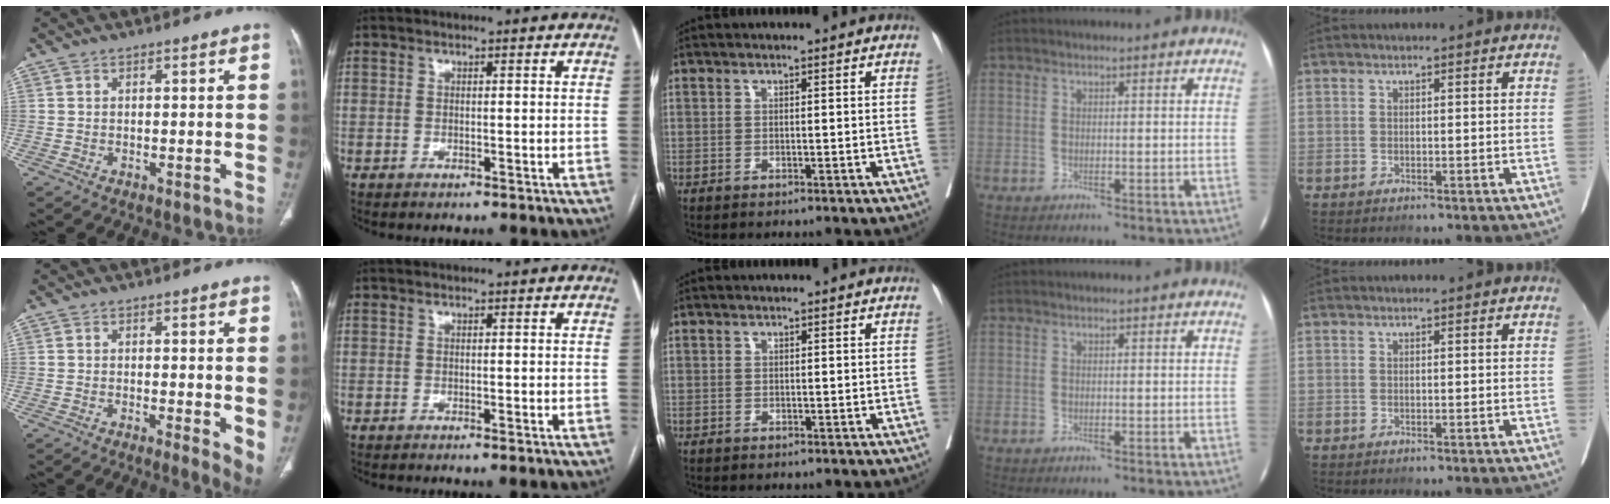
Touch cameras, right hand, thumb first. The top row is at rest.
{"thumb": {"total": 4.3, "force": [0.1, 1.2, 4.2], "torque": [-0.059, -0.013, -0.002]}, "index": {"total": 0.7, "force": [-0.4, -0.1, 0.5], "torque": [-0.012, -0.001, -0.004]}}